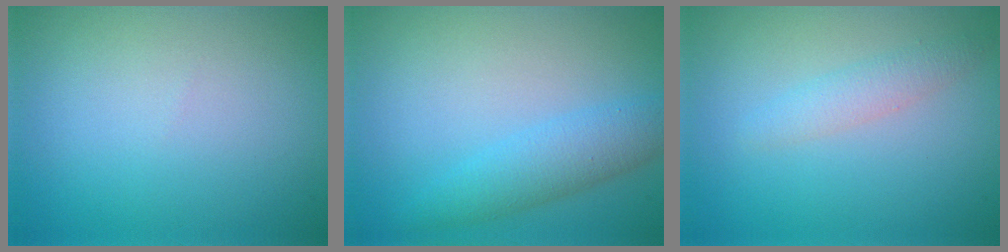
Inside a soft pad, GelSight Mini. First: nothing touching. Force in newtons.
{"total": 3.3, "press": 3.3, "slide": 0.1}
{"total": 1.7, "press": 1.7, "slide": 0.1}